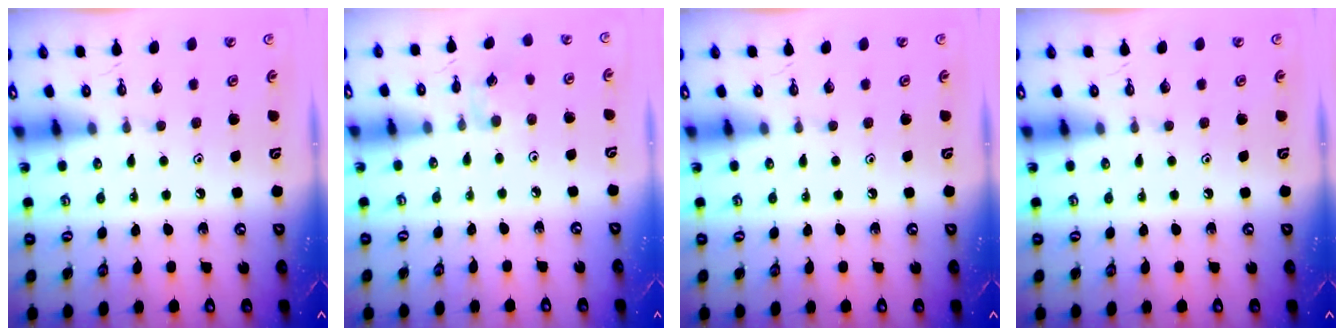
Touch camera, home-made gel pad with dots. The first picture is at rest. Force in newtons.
{"total": 2.9, "press": 2.8, "slide": 0.5}
{"total": 0.0}
{"total": 0.0}